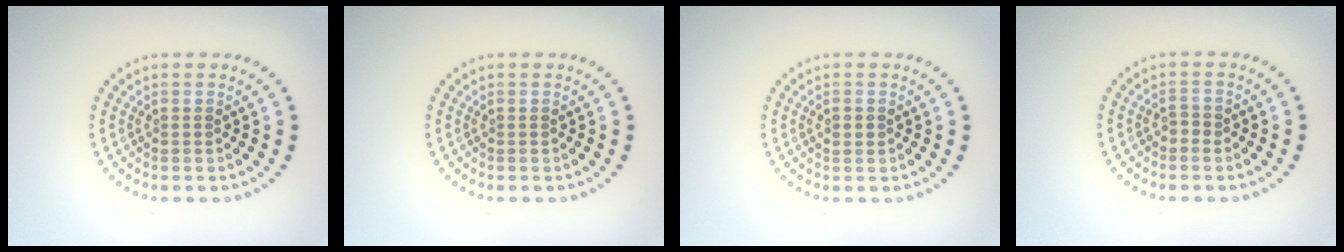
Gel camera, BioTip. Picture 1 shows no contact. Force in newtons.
{"total": 0.0}
{"total": 0.9, "press": 0.9, "slide": 0.1}
{"total": 0.9, "press": 0.8, "slide": 0.4}